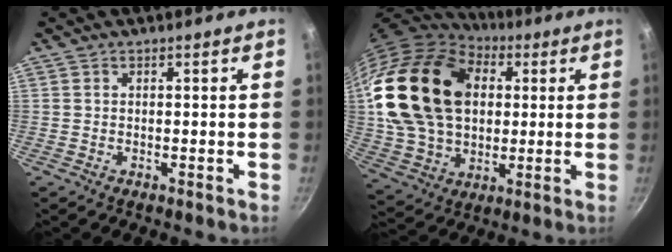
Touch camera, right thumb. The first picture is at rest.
{"total": 25.9, "force": [5.3, 18.4, 17.5], "torque": [-0.296, 0.007, 0.102]}